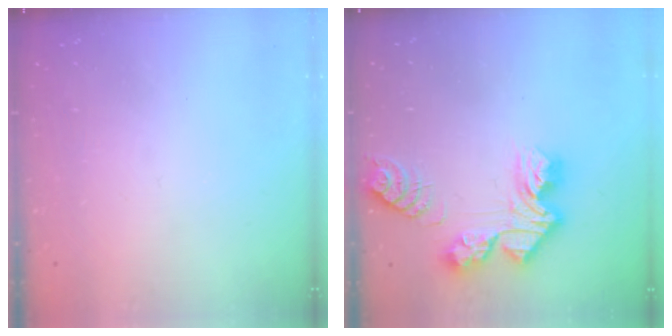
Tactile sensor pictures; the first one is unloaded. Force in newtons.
{"total": 12.0, "press": 12.0, "slide": 1.1}